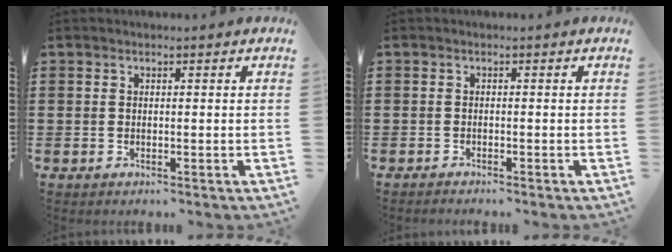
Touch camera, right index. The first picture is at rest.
{"total": 0.6, "force": [-0.6, 0.0, 0.1], "torque": [-0.003, -0.001, -0.012]}